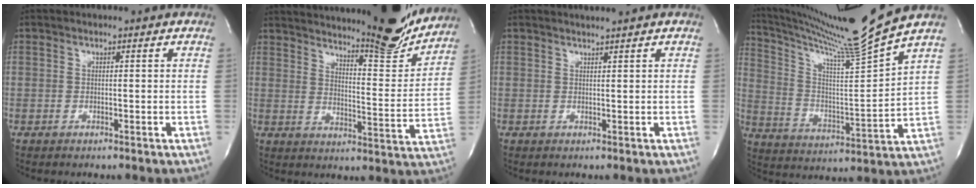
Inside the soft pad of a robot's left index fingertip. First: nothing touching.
{"total": 23.2, "force": [21.3, 2.0, 9.1], "torque": [-0.140, -0.065, 0.276]}
{"total": 2.0, "force": [1.8, -0.6, 0.7], "torque": [-0.008, -0.001, 0.029]}
{"total": 17.1, "force": [14.8, -4.5, 7.2], "torque": [-0.134, -0.067, 0.242]}